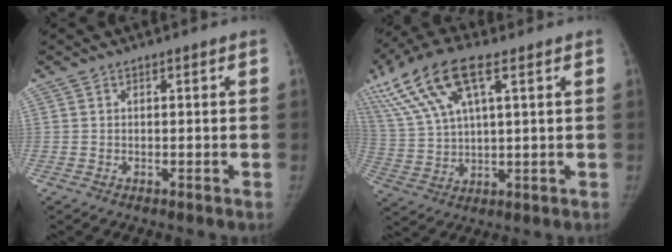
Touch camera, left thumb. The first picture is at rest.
{"total": 15.9, "force": [7.7, 6.2, 12.5], "torque": [-0.266, 0.006, 0.147]}